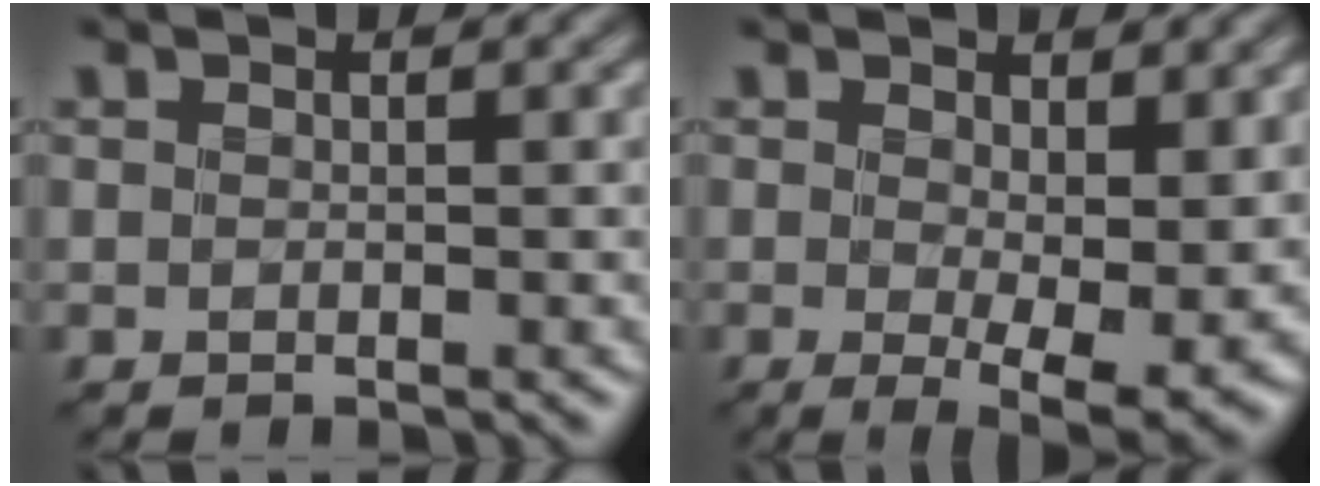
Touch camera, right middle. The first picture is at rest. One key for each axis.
{"total": 6.8, "fx": 0.6, "fy": 2.5, "fz": 6.3, "tx": -0.095, "ty": -0.020, "tz": 0.015}